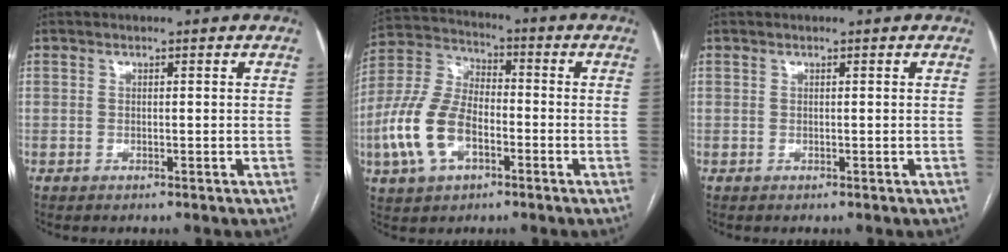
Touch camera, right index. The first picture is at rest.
{"total": 12.9, "force": [-4.3, 7.1, 9.9], "torque": [-0.237, 0.014, -0.081]}
{"total": 0.0}